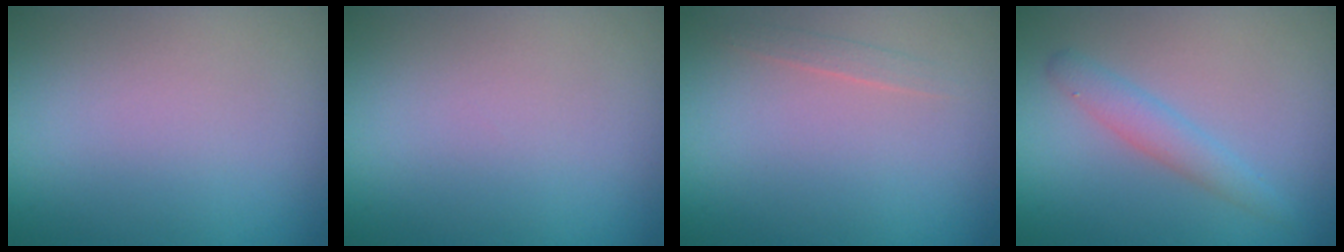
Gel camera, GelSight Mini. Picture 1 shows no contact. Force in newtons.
{"total": 0.0}
{"total": 0.8, "press": 0.8, "slide": 0.1}
{"total": 1.3, "press": 1.3, "slide": 0.2}